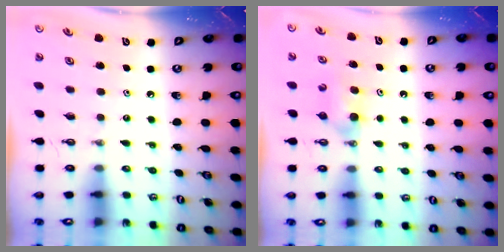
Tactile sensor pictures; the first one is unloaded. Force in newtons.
{"total": 5.0, "press": 4.6, "slide": 1.9}